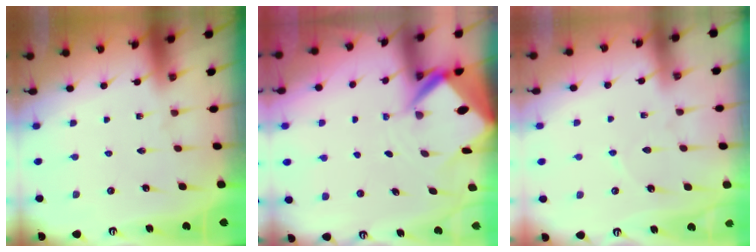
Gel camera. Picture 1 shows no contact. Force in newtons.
{"total": 6.4, "press": 6.3, "slide": 0.7}
{"total": 3.3, "press": 3.2, "slide": 0.5}